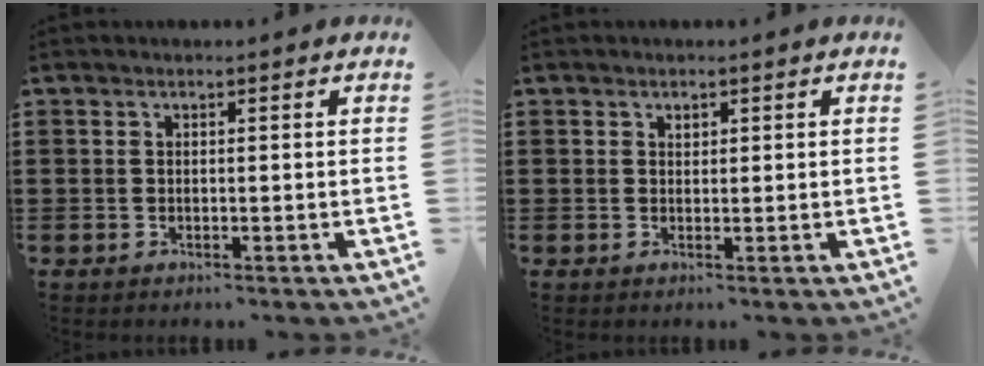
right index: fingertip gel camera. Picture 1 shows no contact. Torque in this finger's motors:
{"motor_torque": [0.55, 0.64, 0.11, 0.02]}